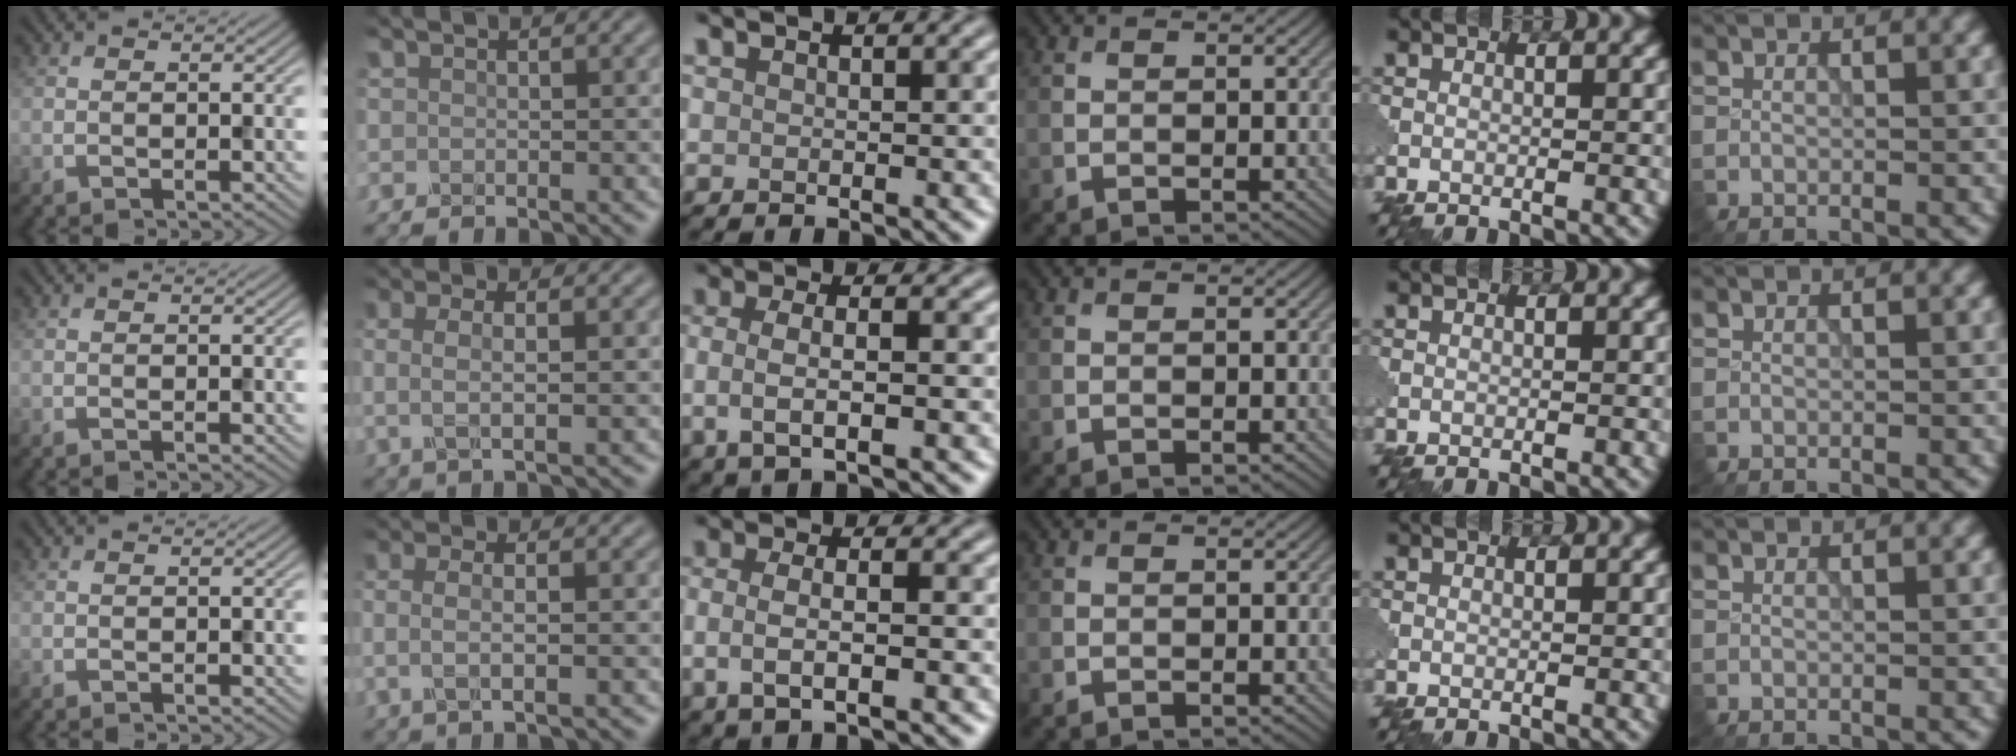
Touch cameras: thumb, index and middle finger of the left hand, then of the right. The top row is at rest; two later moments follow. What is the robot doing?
{"motion": "extract", "object": "pin"}